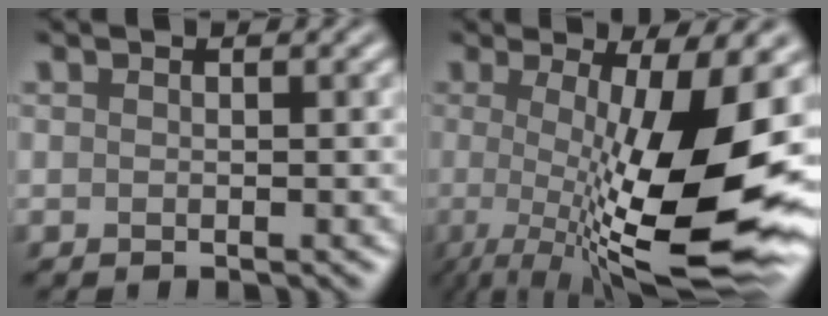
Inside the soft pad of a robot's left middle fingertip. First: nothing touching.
{"total": 13.5, "force": [-1.3, 3.5, 13.0], "torque": [-0.187, -0.016, -0.022]}